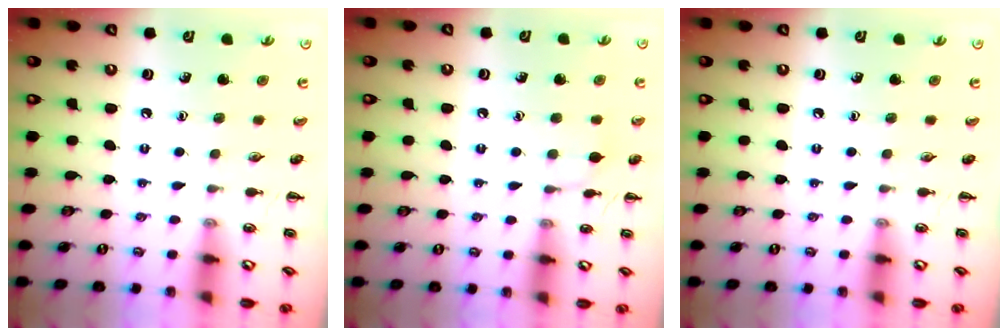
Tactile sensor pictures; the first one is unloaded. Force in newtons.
{"total": 6.5, "press": 6.3, "slide": 1.7}
{"total": 0.0}